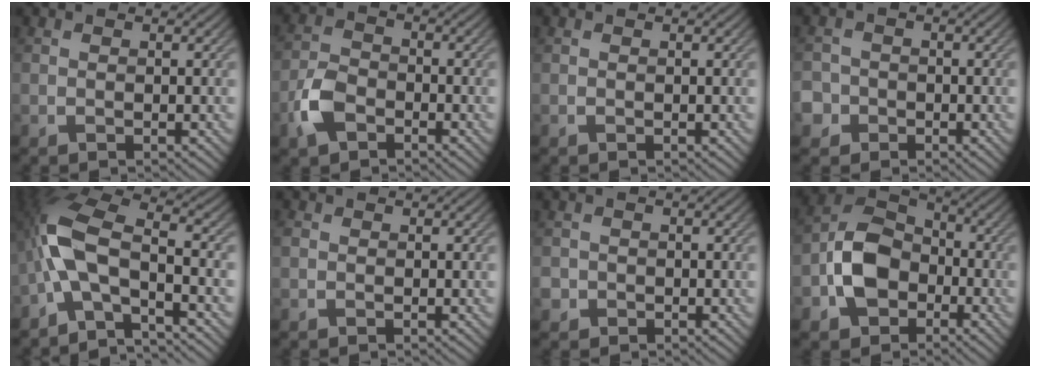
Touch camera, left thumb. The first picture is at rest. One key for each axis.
{"total": 5.2, "fx": -2.8, "fy": 3.2, "fz": 3.0, "tx": -0.075, "ty": -0.002, "tz": -0.069}
{"total": 0.0}
{"total": 3.8, "fx": -1.7, "fy": 3.4, "fz": 0.4, "tx": -0.006, "ty": -0.002, "tz": -0.050}
{"total": 10.2, "fx": -2.9, "fy": 3.9, "fz": 9.0, "tx": -0.190, "ty": 0.010, "tz": -0.077}
{"total": 0.9, "fx": -0.2, "fy": 0.8, "fz": 0.3, "tx": -0.007, "ty": -0.003, "tz": -0.008}
{"total": 1.9, "fx": -0.8, "fy": 1.7, "fz": 0.2, "tx": -0.004, "ty": -0.002, "tz": -0.020}
{"total": 8.8, "fx": -2.9, "fy": 6.5, "fz": 5.2, "tx": -0.114, "ty": 0.004, "tz": -0.078}